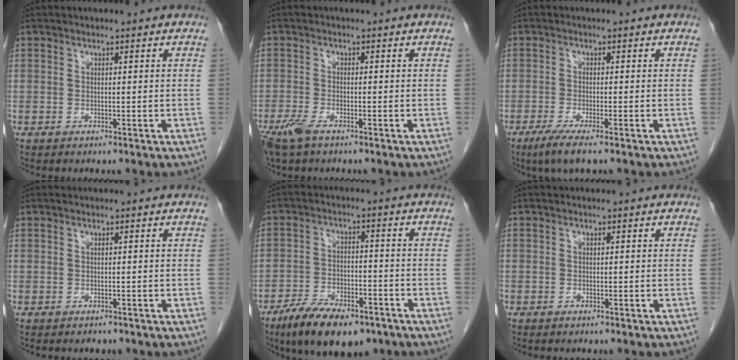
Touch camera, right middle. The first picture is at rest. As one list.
[{"total": 4.4, "force": [-3.0, 1.2, 2.9], "torque": [-0.066, -0.009, -0.057]}, {"total": 4.2, "force": [-2.7, 0.3, 3.2], "torque": [-0.065, -0.014, -0.050]}, {"total": 0.9, "force": [-0.7, 0.5, 0.2], "torque": [-0.007, -0.001, -0.008]}, {"total": 11.9, "force": [-8.3, 4.5, 7.2], "torque": [-0.120, -0.009, -0.138]}, {"total": 0.5, "force": [-0.3, 0.4, 0.0], "torque": [0.001, 0.004, -0.006]}]